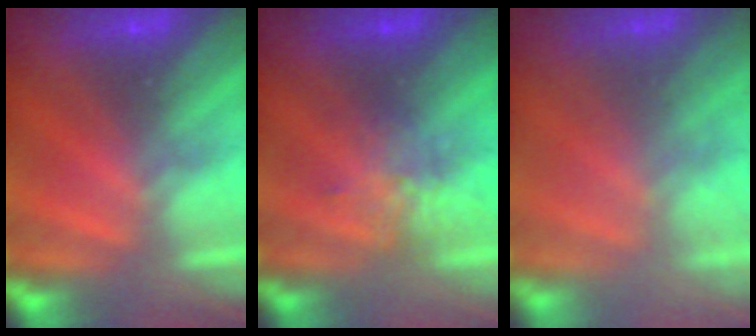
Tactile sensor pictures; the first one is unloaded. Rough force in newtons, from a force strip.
{"total": 3.8}
{"total": 2.5}